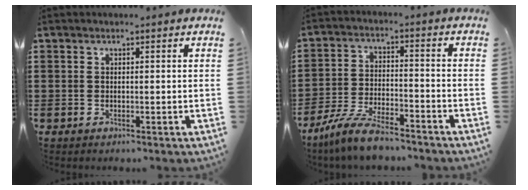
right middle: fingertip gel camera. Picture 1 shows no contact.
{"total": 7.5, "force": [-6.6, 1.0, 3.4], "torque": [-0.076, 0.001, -0.126]}